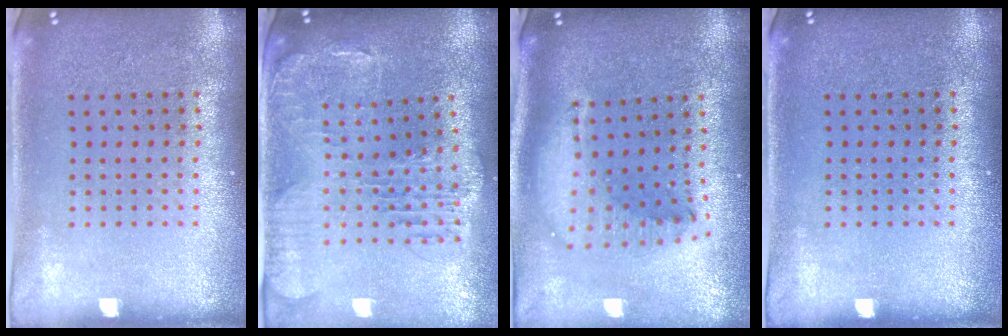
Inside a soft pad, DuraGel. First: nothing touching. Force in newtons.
{"total": 1.7, "press": 1.6, "slide": 0.6}
{"total": 1.8, "press": 1.4, "slide": 1.0}
{"total": 0.0}